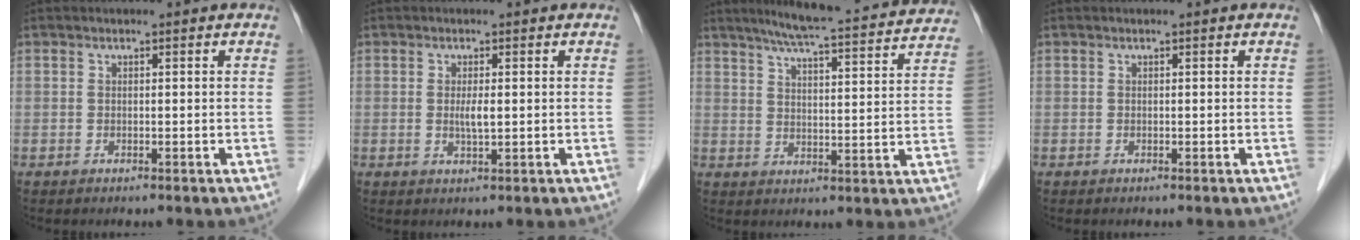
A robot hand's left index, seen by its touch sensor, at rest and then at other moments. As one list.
[{"total": 2.1, "force": [0.1, 0.3, 2.1], "torque": [-0.043, -0.003, 0.004]}, {"total": 20.2, "force": [18.3, 1.4, 8.5], "torque": [-0.124, -0.004, 0.232]}, {"total": 0.0}]